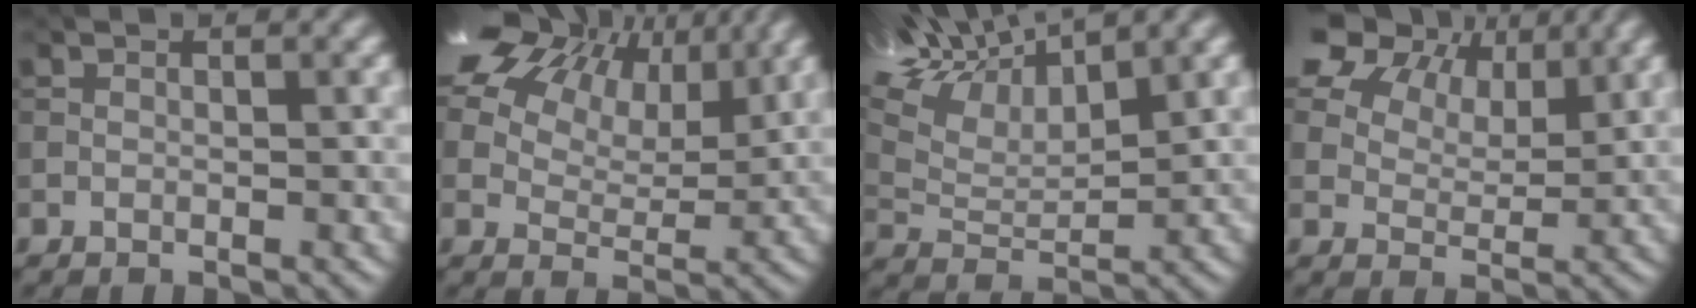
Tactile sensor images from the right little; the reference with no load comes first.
{"total": 14.8, "force": [8.7, 8.7, 8.2], "torque": [-0.193, 0.037, 0.177]}
{"total": 8.3, "force": [6.8, 2.1, 4.4], "torque": [-0.124, 0.015, 0.133]}
{"total": 11.0, "force": [7.1, 6.5, 5.3], "torque": [-0.145, 0.014, 0.151]}